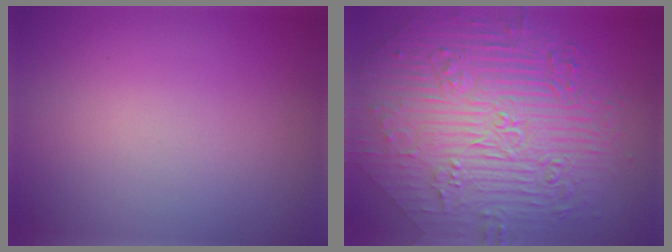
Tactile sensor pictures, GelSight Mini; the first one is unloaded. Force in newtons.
{"total": 10.8, "press": 7.5, "slide": 7.8}